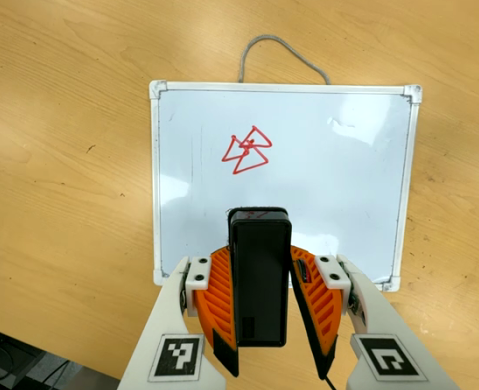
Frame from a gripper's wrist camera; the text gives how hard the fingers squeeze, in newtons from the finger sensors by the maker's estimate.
{"total": 5.2, "left": 4.2, "right": 6.2}